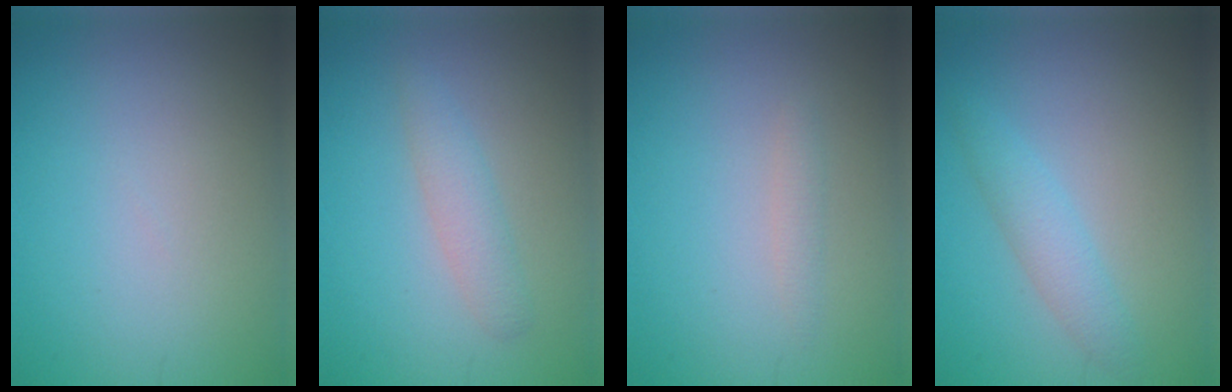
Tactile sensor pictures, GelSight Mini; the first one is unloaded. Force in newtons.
{"total": 2.2, "press": 2.2, "slide": 0.1}
{"total": 0.9, "press": 0.9, "slide": 0.1}
{"total": 2.4, "press": 2.4, "slide": 0.1}